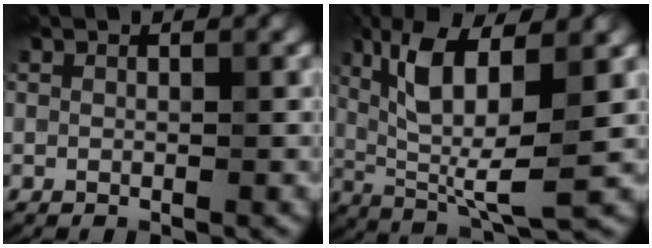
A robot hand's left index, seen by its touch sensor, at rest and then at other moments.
{"total": 8.8, "force": [2.0, 2.4, 8.2], "torque": [-0.151, -0.004, 0.037]}